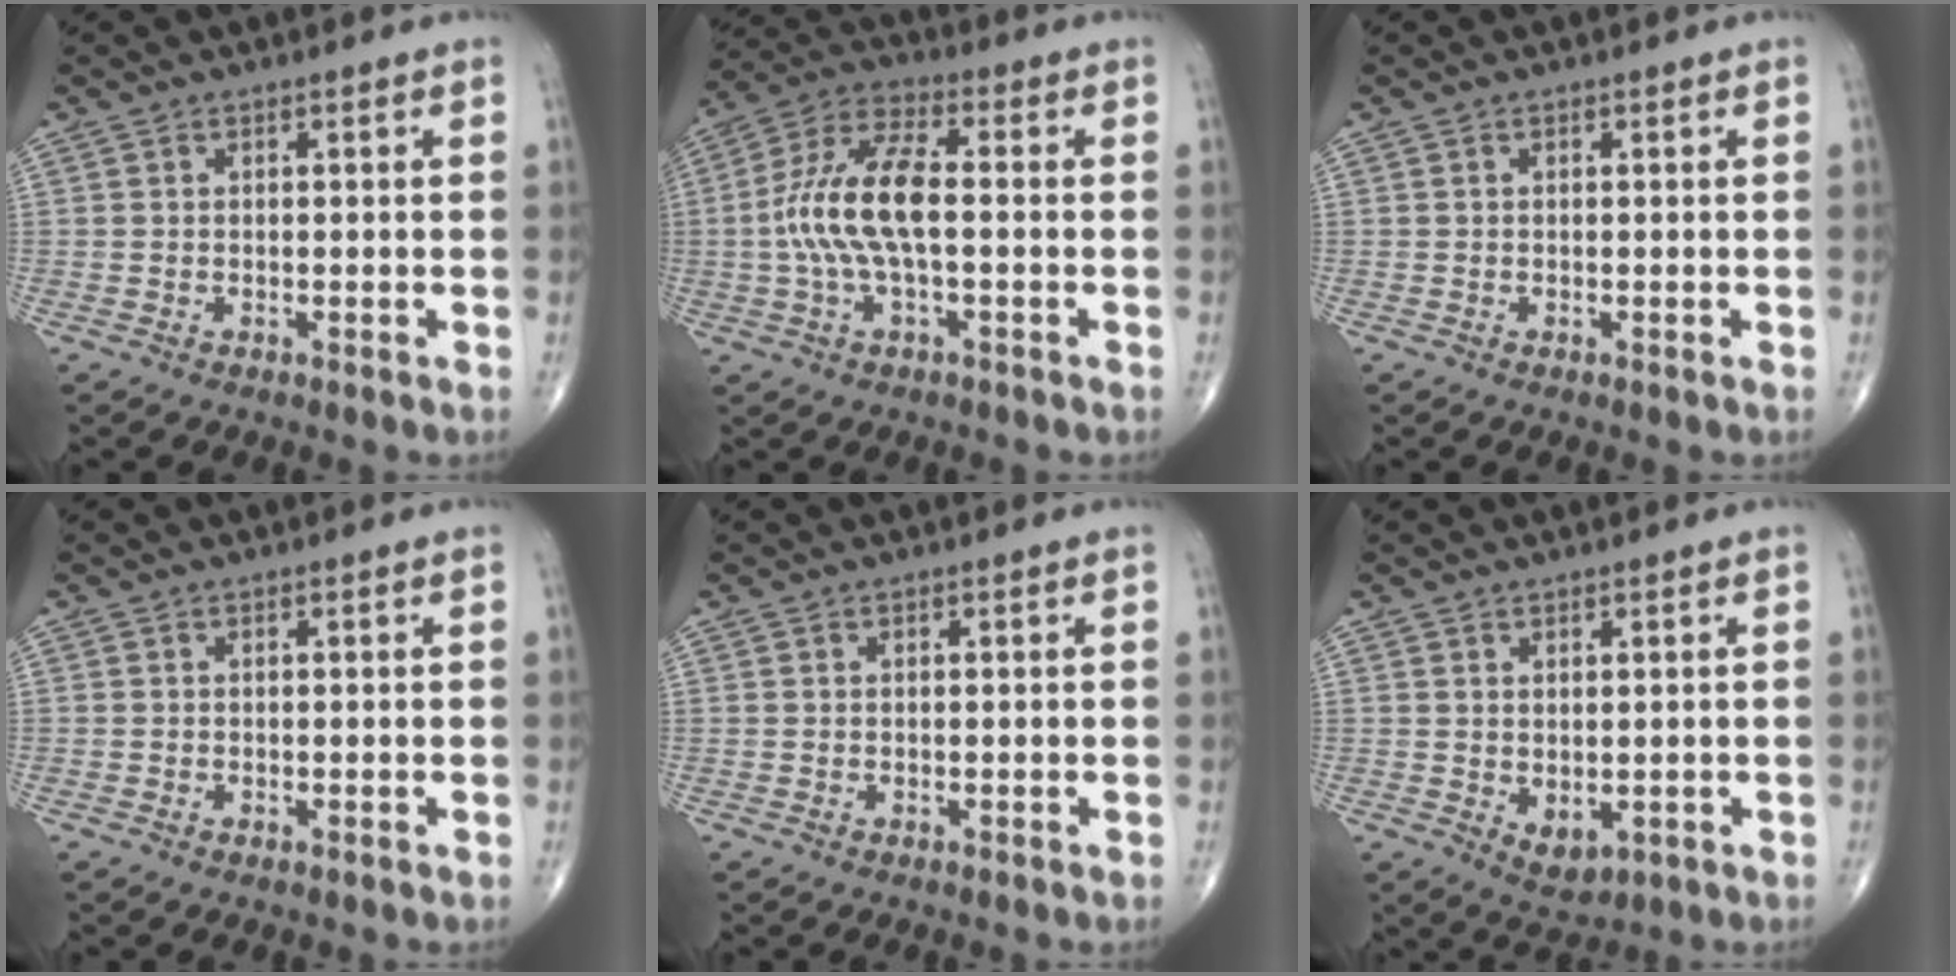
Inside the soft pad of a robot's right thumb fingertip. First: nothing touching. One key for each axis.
{"total": 12.7, "fx": -0.8, "fy": 4.9, "fz": 11.7, "tx": -0.253, "ty": 0.034, "tz": -0.020}
{"total": 0.0}
{"total": 0.0}
{"total": 0.0}
{"total": 3.5, "fx": -0.2, "fy": 2.3, "fz": 2.7, "tx": -0.032, "ty": -0.006, "tz": 0.013}